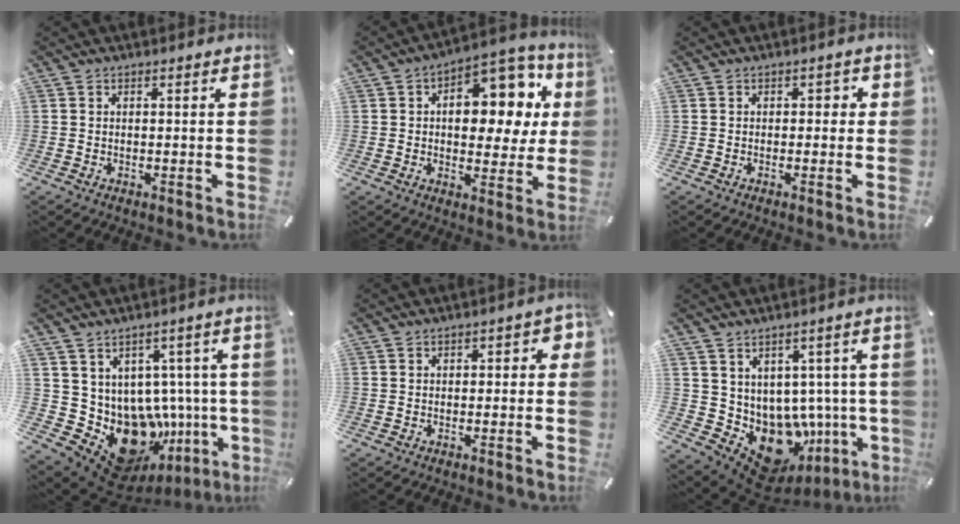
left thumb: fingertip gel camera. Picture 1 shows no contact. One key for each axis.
{"total": 16.4, "fx": 5.5, "fy": 9.4, "fz": 12.4, "tx": -0.148, "ty": -0.045, "tz": 0.090}
{"total": 1.3, "fx": -0.3, "fy": 1.1, "fz": 0.7, "tx": -0.006, "ty": 0.005, "tz": -0.011}
{"total": 15.9, "fx": -4.3, "fy": 11.9, "fz": 9.5, "tx": -0.140, "ty": -0.025, "tz": -0.034}
{"total": 2.0, "fx": -0.7, "fy": 1.2, "fz": 1.4, "tx": -0.017, "ty": 0.006, "tz": -0.016}
{"total": 11.4, "fx": -3.2, "fy": 8.5, "fz": 6.8, "tx": -0.101, "ty": -0.027, "tz": -0.037}